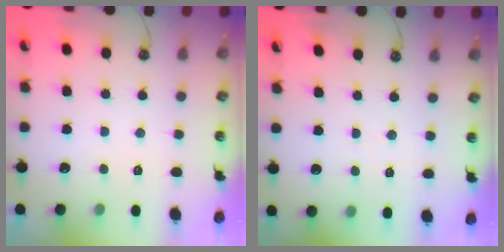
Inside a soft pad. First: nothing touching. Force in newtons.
{"total": 2.9, "press": 2.9, "slide": 0.4}